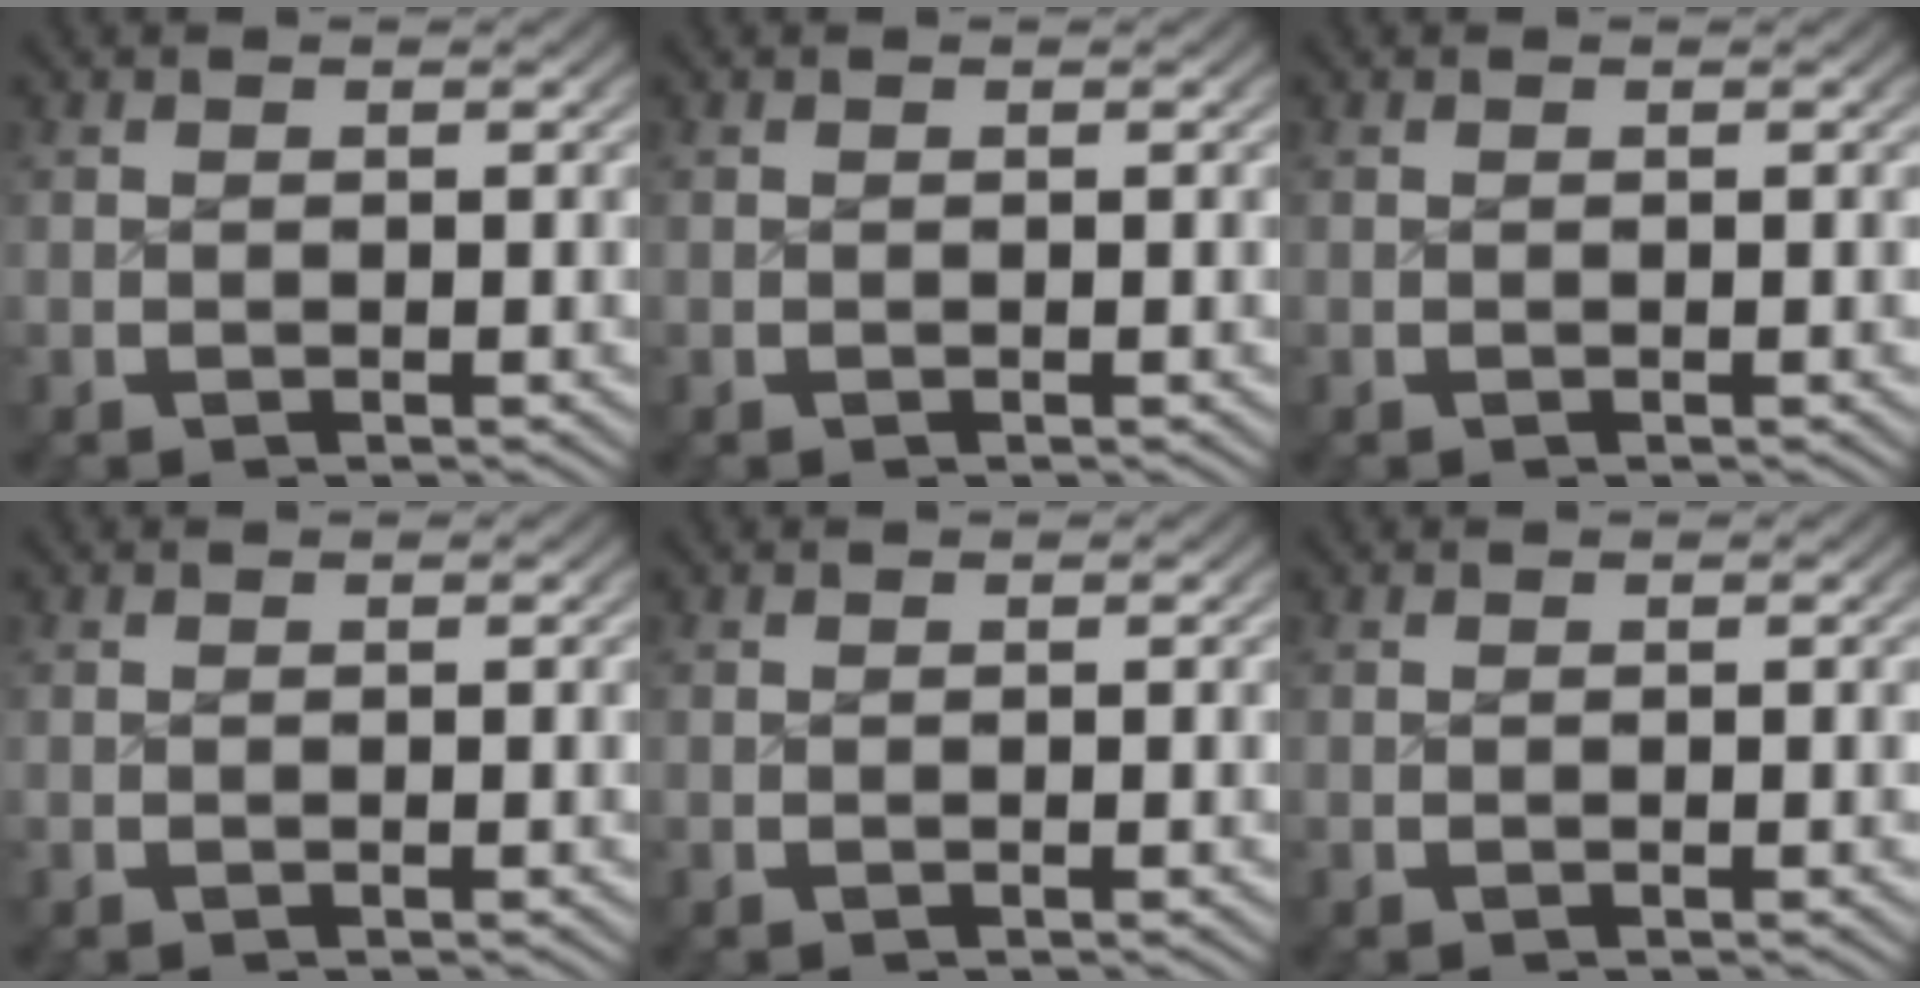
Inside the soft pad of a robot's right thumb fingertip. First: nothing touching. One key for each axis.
{"total": 0.0}
{"total": 0.0}
{"total": 0.0}
{"total": 0.0}
{"total": 0.0}